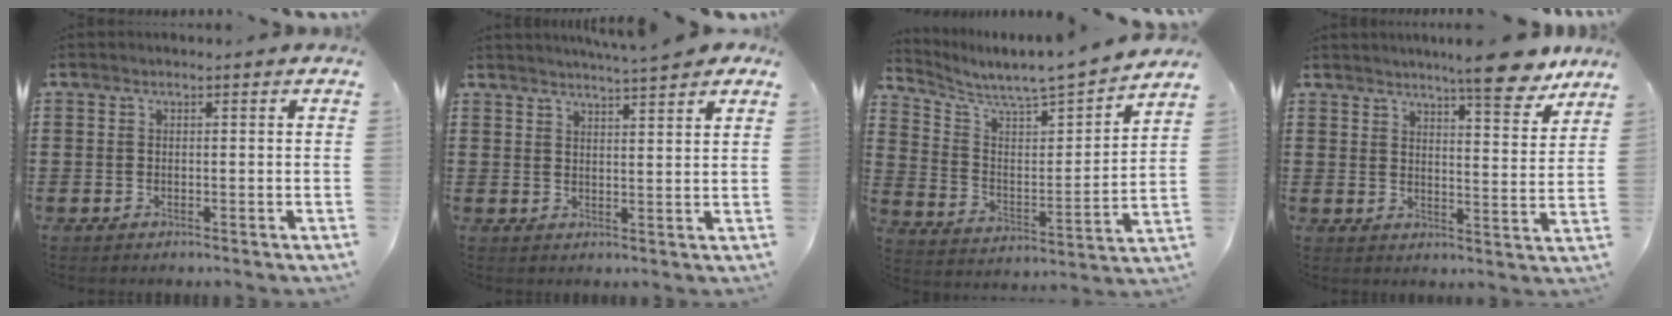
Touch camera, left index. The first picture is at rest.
{"total": 3.7, "force": [3.5, -0.6, 1.1], "torque": [-0.033, -0.012, 0.063]}
{"total": 4.9, "force": [4.8, -0.2, 1.3], "torque": [-0.052, -0.053, 0.071]}
{"total": 9.0, "force": [7.7, 0.4, 4.6], "torque": [-0.071, -0.040, 0.131]}